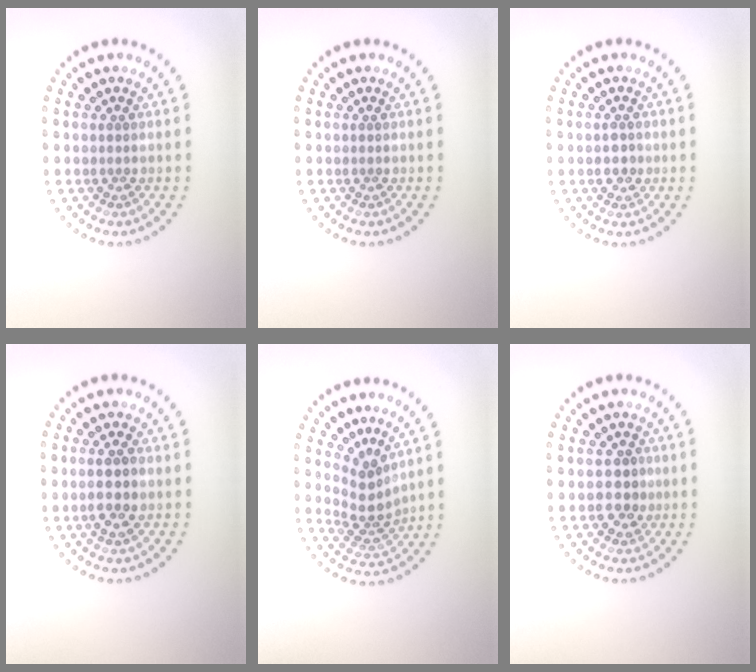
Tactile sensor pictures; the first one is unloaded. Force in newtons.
{"total": 0.0}
{"total": 1.3, "press": 1.3, "slide": 0.0}
{"total": 2.7, "press": 2.6, "slide": 0.6}
{"total": 2.9, "press": 1.9, "slide": 2.2}
{"total": 2.5, "press": 2.4, "slide": 0.6}